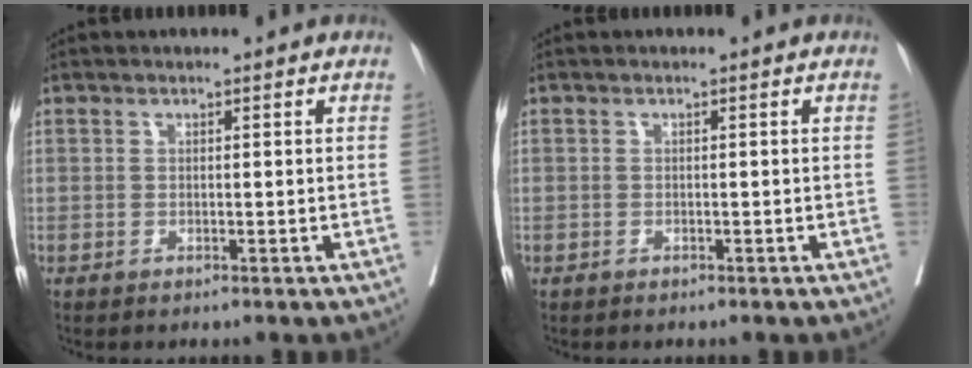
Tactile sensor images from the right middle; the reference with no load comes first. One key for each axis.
{"total": 0.0}